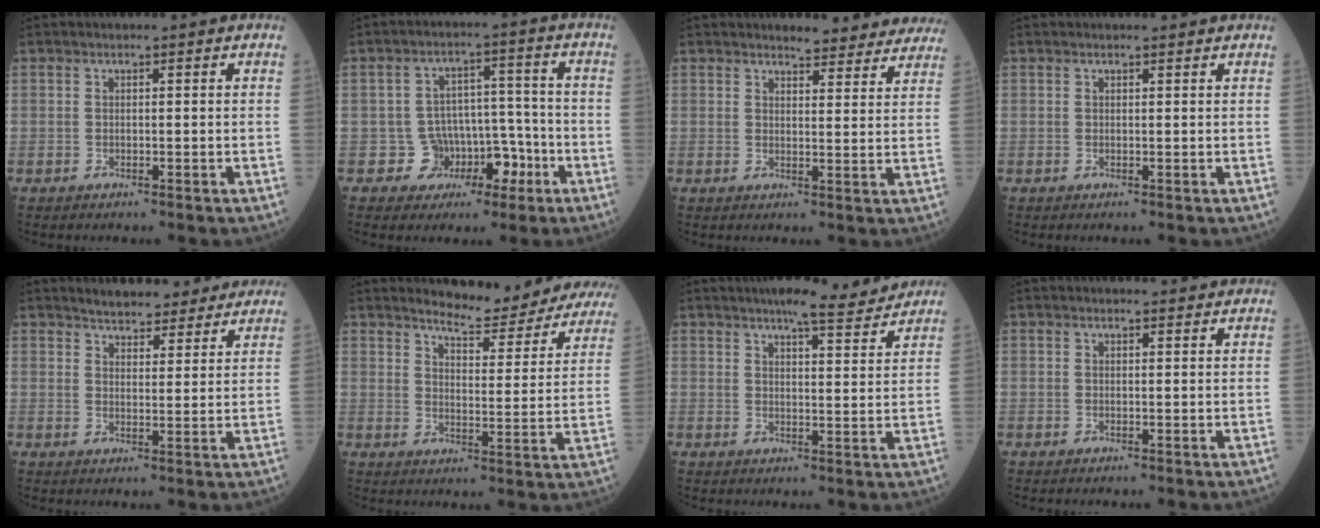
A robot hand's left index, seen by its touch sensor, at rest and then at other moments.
{"total": 6.5, "force": [-3.0, 5.6, 1.4], "torque": [0.001, 0.029, -0.038]}
{"total": 10.6, "force": [10.2, 2.3, 2.1], "torque": [0.002, -0.012, 0.096]}
{"total": 1.1, "force": [1.1, 0.0, 0.2], "torque": [-0.010, 0.002, 0.014]}
{"total": 10.8, "force": [9.8, 3.1, 3.5], "torque": [-0.034, 0.012, 0.123]}
{"total": 13.6, "force": [12.9, 2.2, 3.6], "torque": [-0.041, -0.029, 0.152]}
{"total": 7.7, "force": [7.1, 0.5, 3.1], "torque": [-0.052, 0.003, 0.089]}
{"total": 2.5, "force": [2.4, 0.3, 0.4], "torque": [-0.012, 0.006, 0.028]}